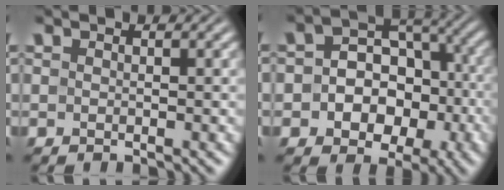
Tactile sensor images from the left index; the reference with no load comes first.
{"total": 8.5, "force": [-2.0, 6.6, 5.0], "torque": [-0.042, 0.001, -0.050]}